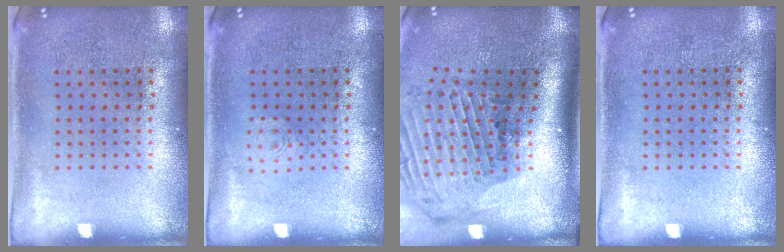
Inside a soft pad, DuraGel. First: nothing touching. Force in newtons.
{"total": 0.7, "press": 0.7, "slide": 0.1}
{"total": 3.1, "press": 2.1, "slide": 2.2}
{"total": 0.0}